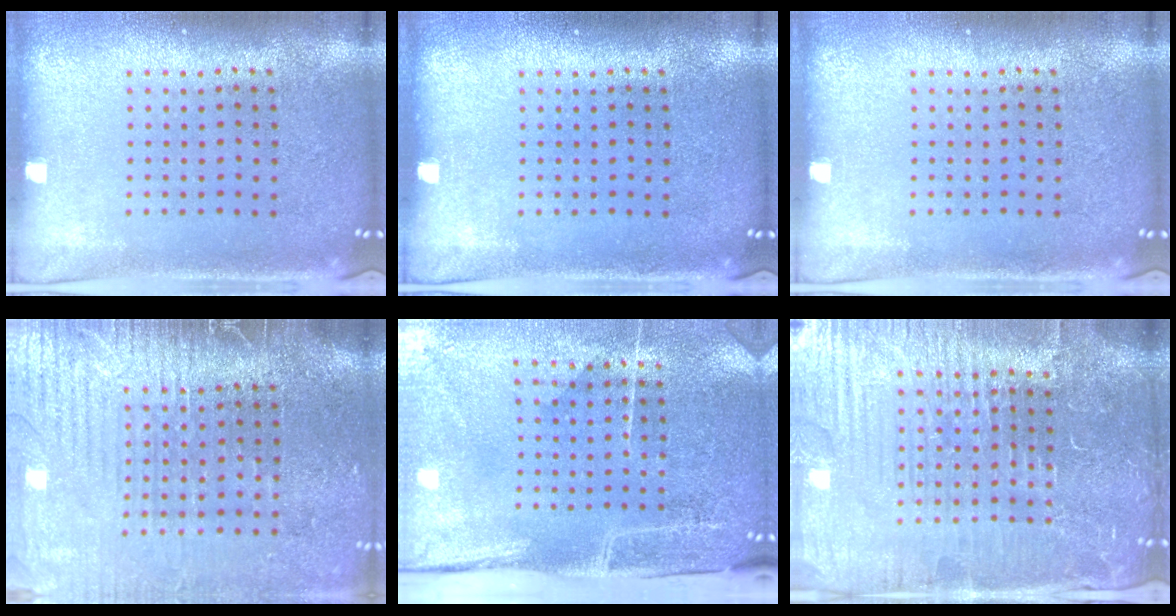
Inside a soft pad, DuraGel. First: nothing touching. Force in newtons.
{"total": 0.0}
{"total": 0.0}
{"total": 3.6, "press": 3.3, "slide": 1.5}
{"total": 4.7, "press": 3.8, "slide": 2.8}
{"total": 5.6, "press": 5.2, "slide": 2.2}